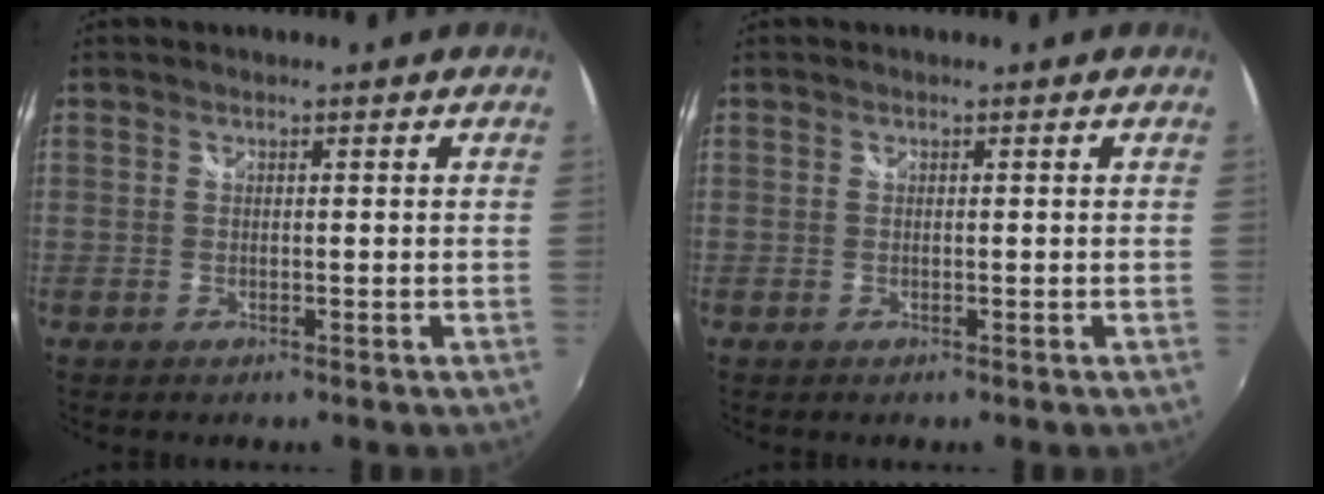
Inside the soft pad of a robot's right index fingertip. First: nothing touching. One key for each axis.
{"total": 0.0}